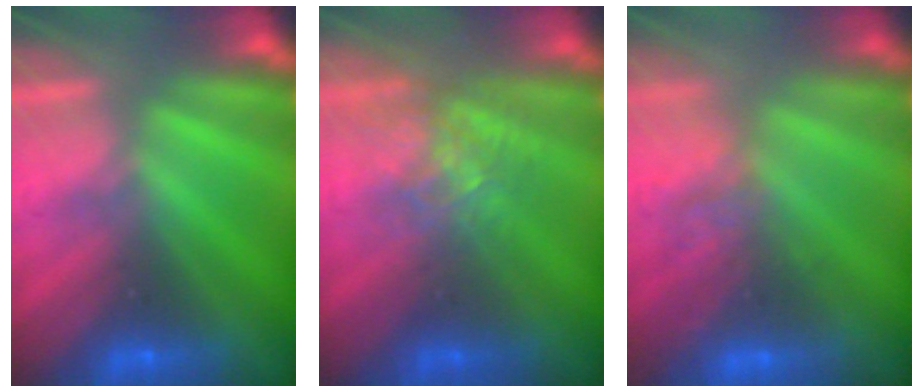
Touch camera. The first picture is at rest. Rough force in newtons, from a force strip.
{"total": 2.7}
{"total": 2.9}